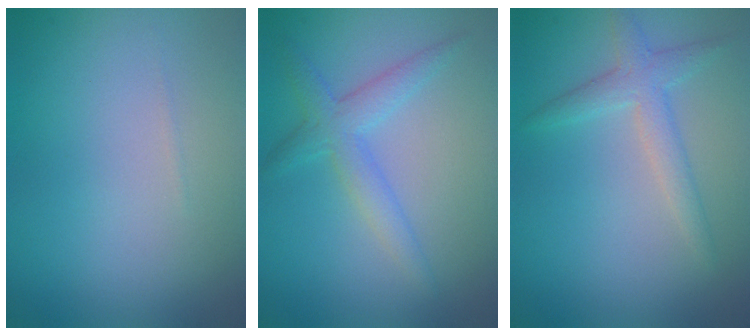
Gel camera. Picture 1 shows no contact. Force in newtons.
{"total": 2.8, "press": 2.8, "slide": 0.1}
{"total": 2.5, "press": 2.5, "slide": 0.1}